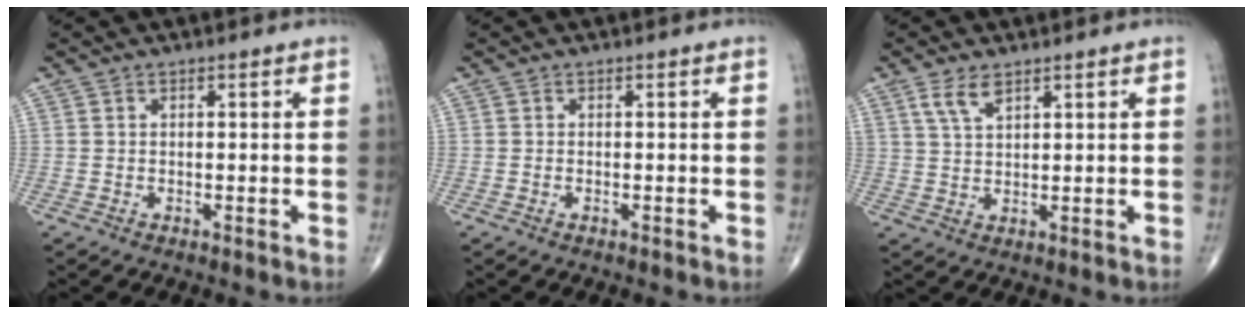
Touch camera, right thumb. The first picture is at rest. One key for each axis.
{"total": 0.0}
{"total": 4.2, "fx": 2.6, "fy": 1.8, "fz": 2.7, "tx": -0.052, "ty": -0.007, "tz": 0.056}